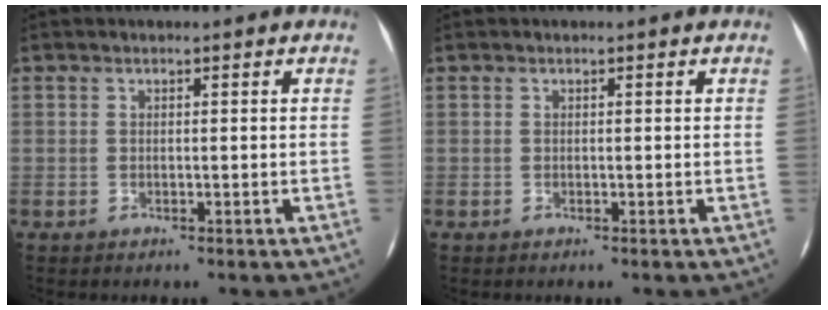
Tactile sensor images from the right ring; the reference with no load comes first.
{"total": 0.0}